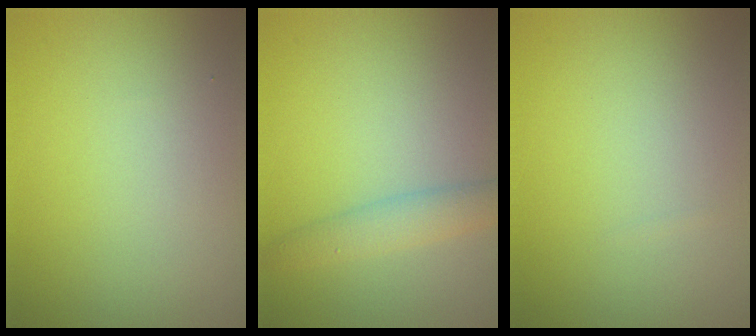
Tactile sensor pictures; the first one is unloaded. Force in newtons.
{"total": 2.6, "press": 2.6, "slide": 0.1}
{"total": 0.0}